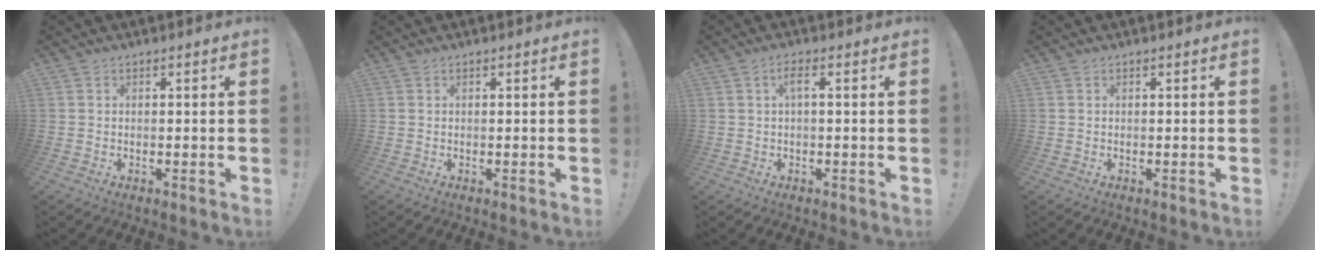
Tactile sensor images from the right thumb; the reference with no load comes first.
{"total": 0.0}
{"total": 2.7, "force": [0.4, 0.4, 2.6], "torque": [-0.051, 0.005, 0.003]}
{"total": 0.0}